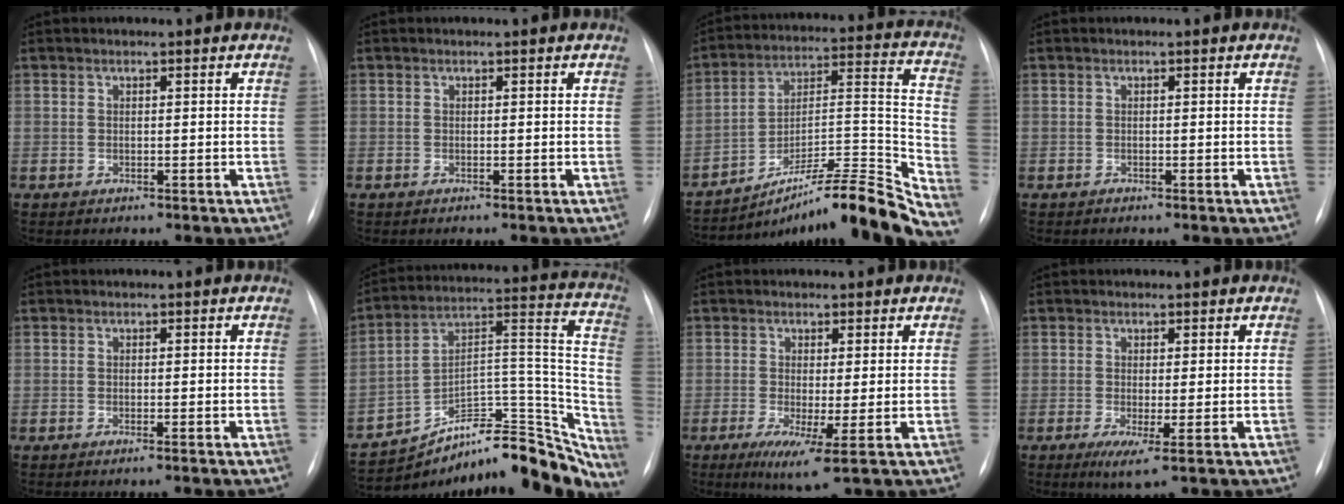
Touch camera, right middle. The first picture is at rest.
{"total": 0.0}
{"total": 19.9, "force": [-17.3, -1.0, 9.8], "torque": [-0.121, 0.037, -0.275]}
{"total": 0.0}
{"total": 0.6, "force": [-0.4, -0.2, 0.3], "torque": [-0.002, 0.003, -0.011]}
{"total": 22.0, "force": [-20.2, 6.5, 6.0], "torque": [-0.055, 0.073, -0.297]}
{"total": 5.2, "force": [-1.4, 0.1, 5.1], "torque": [-0.088, -0.018, -0.021]}
{"total": 3.3, "force": [-1.0, 0.0, 3.1], "torque": [-0.052, -0.012, -0.016]}